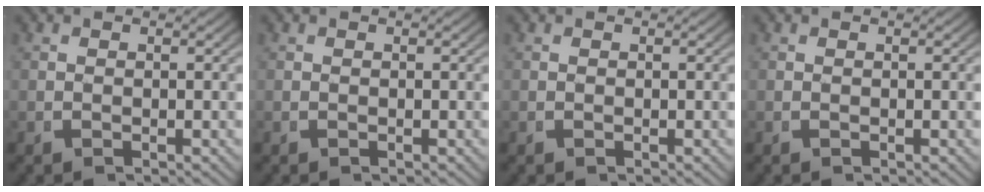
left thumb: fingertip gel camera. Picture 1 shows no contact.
{"total": 0.0}
{"total": 0.0}
{"total": 0.0}